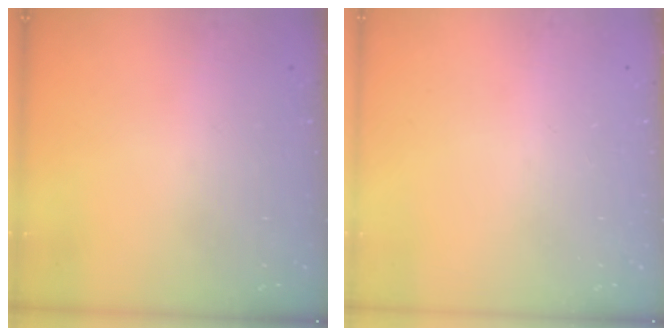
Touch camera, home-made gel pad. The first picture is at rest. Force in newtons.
{"total": 0.0}